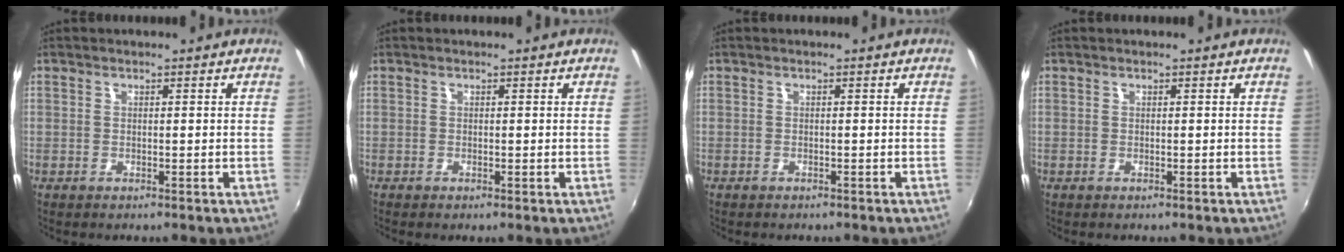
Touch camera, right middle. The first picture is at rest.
{"total": 0.0}
{"total": 1.1, "force": [-0.9, 0.4, 0.3], "torque": [-0.011, -0.003, -0.013]}
{"total": 0.0}